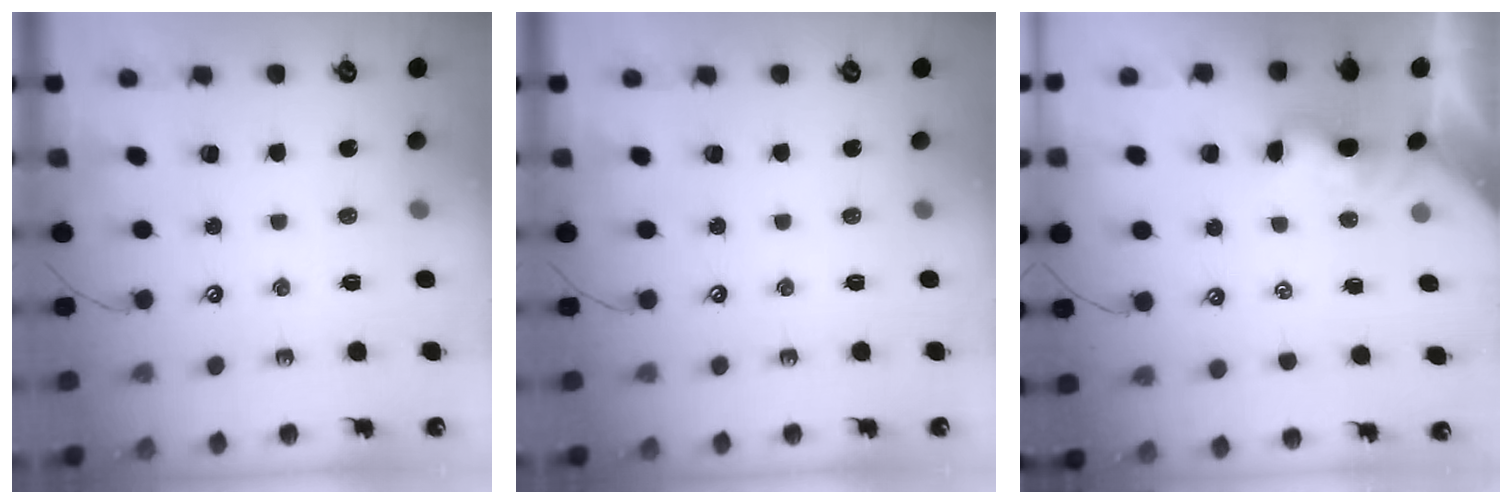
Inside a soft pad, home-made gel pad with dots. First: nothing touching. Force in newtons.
{"total": 0.0}
{"total": 2.0, "press": 1.9, "slide": 0.5}